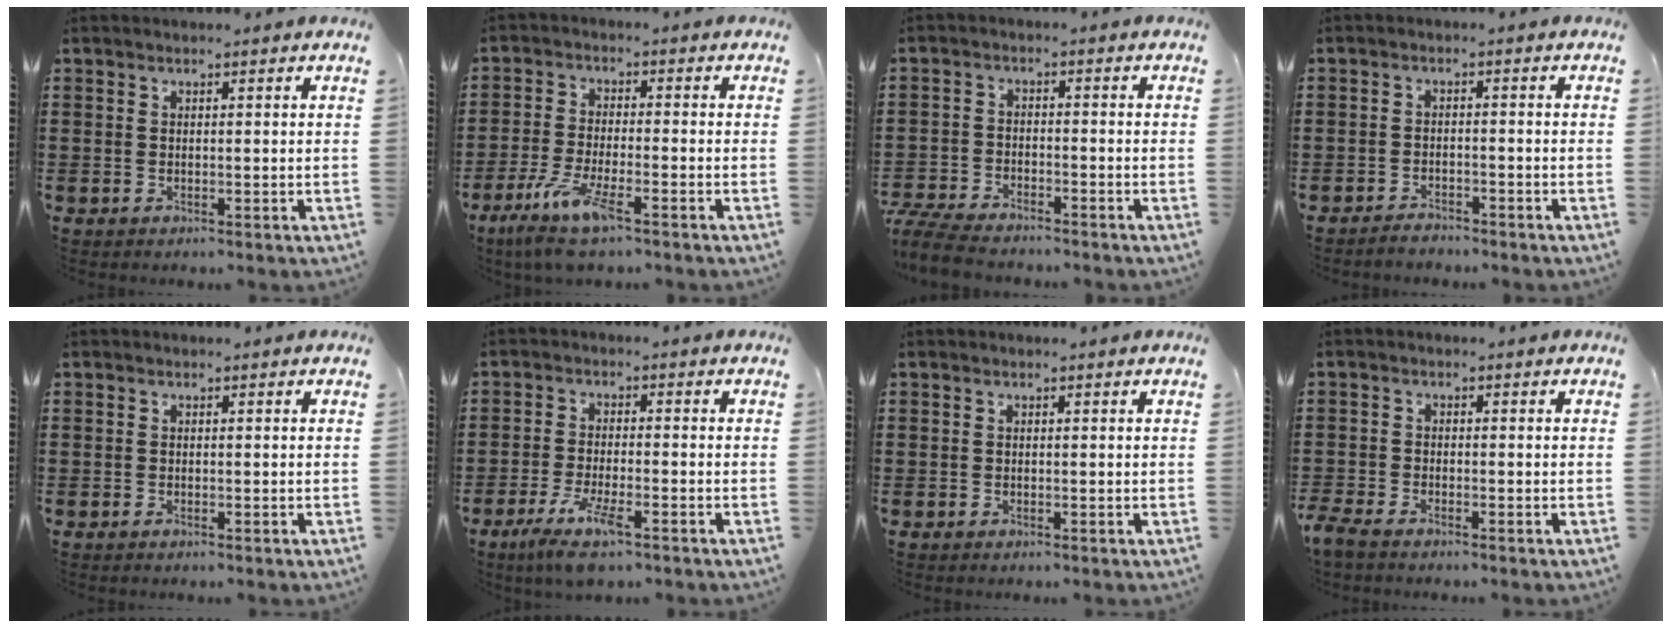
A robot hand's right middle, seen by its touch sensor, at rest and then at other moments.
{"total": 7.2, "force": [-4.8, 0.8, 5.2], "torque": [-0.113, -0.017, -0.091]}
{"total": 5.4, "force": [-5.1, 0.7, 1.5], "torque": [-0.050, -0.004, -0.106]}
{"total": 2.0, "force": [-1.9, 0.2, 0.2], "torque": [-0.011, 0.000, -0.040]}
{"total": 0.0}
{"total": 6.2, "force": [-4.1, 0.8, 4.6], "torque": [-0.098, -0.017, -0.077]}
{"total": 0.0}
{"total": 2.3, "force": [-2.1, 0.3, 0.8], "torque": [-0.039, -0.007, -0.050]}